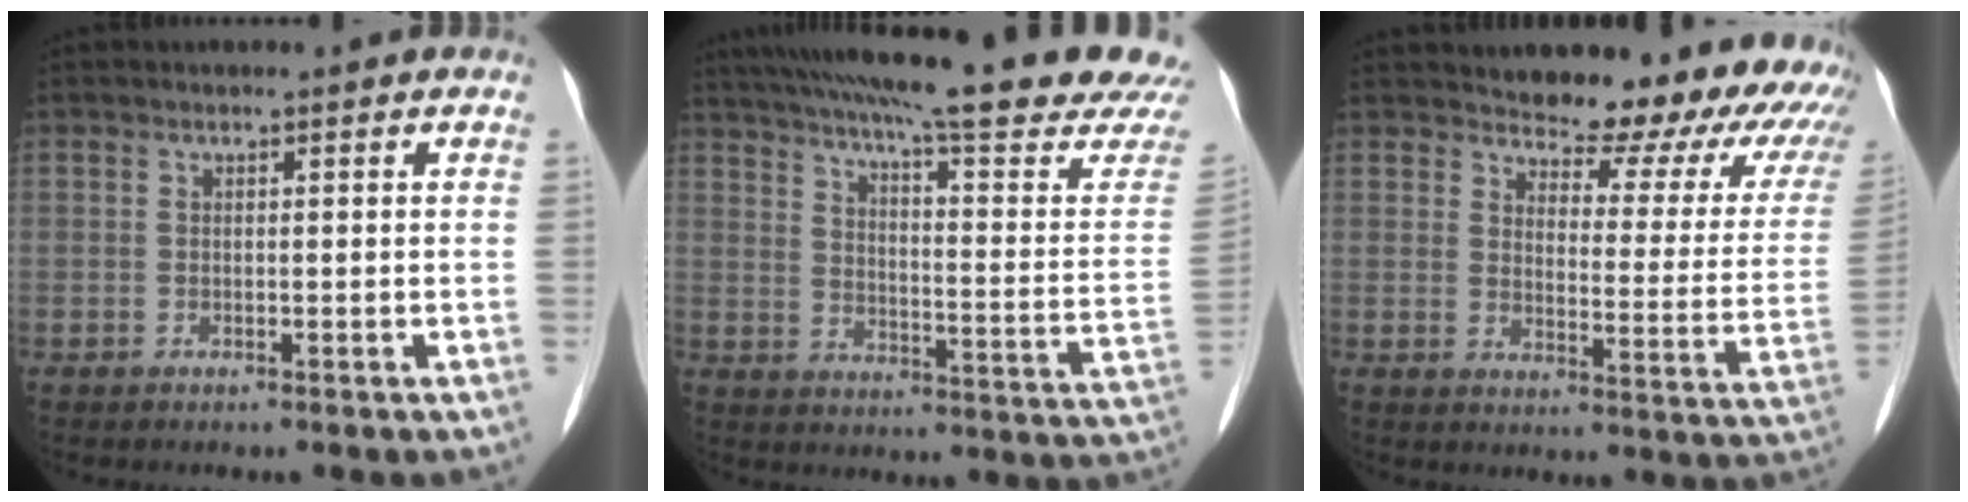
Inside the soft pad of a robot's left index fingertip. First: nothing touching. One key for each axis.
{"total": 27.7, "fx": 23.7, "fy": 1.0, "fz": 14.2, "tx": -0.224, "ty": -0.054, "tz": 0.304}
{"total": 19.7, "fx": 17.2, "fy": 4.8, "fz": 8.1, "tx": -0.080, "ty": -0.063, "tz": 0.188}